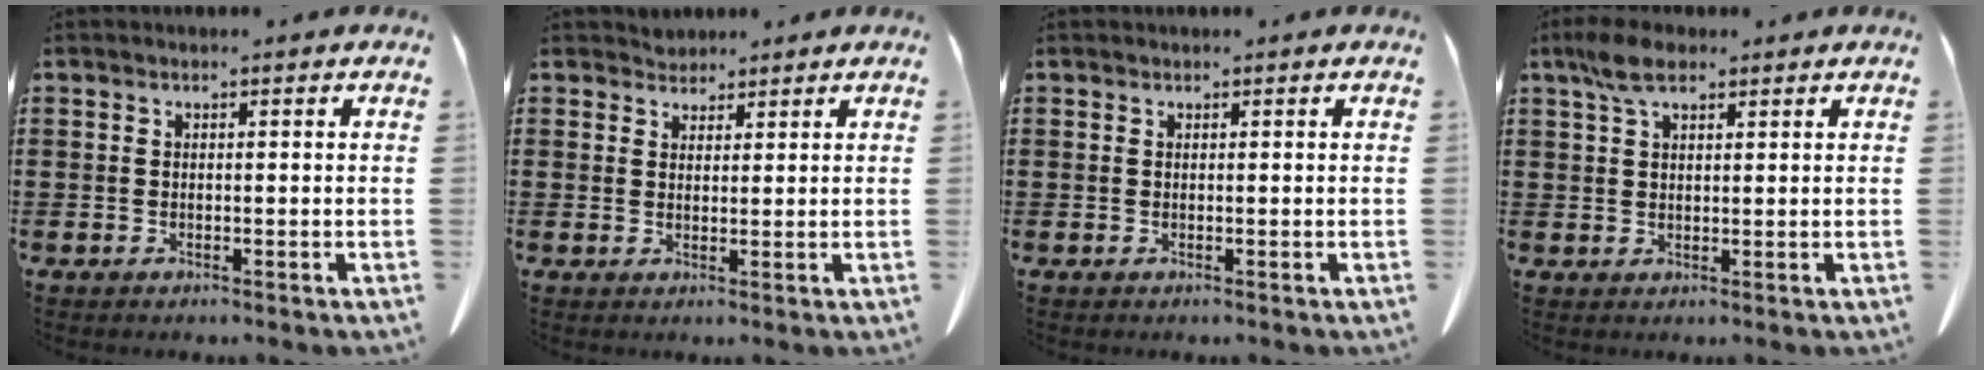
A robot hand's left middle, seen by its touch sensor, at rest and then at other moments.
{"total": 2.4, "force": [2.1, 1.0, -0.2], "torque": [-0.003, 0.001, 0.042]}
{"total": 0.0}
{"total": 4.8, "force": [2.9, 1.9, 3.2], "torque": [-0.072, 0.007, 0.054]}